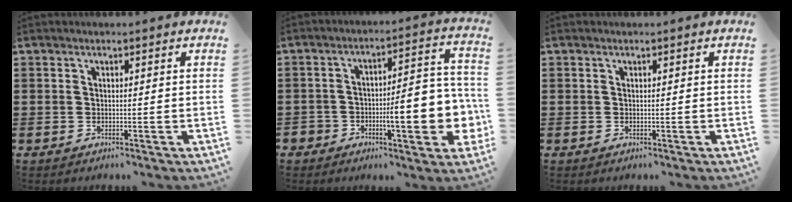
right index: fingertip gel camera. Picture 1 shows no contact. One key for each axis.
{"total": 10.5, "fx": -3.2, "fy": 4.1, "fz": 9.1, "tx": -0.115, "ty": -0.011, "tz": -0.057}
{"total": 0.0}